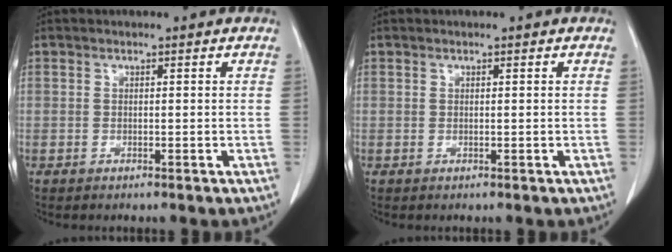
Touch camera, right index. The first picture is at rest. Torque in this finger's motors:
{"motor_torque": [-0.05, -0.12, 0.03, 0.00]}